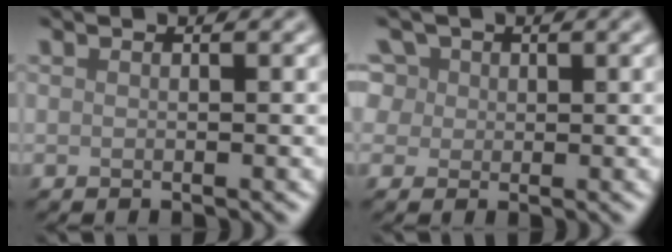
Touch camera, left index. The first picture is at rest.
{"total": 6.4, "force": [2.9, 4.9, 2.9], "torque": [-0.057, 0.028, 0.023]}